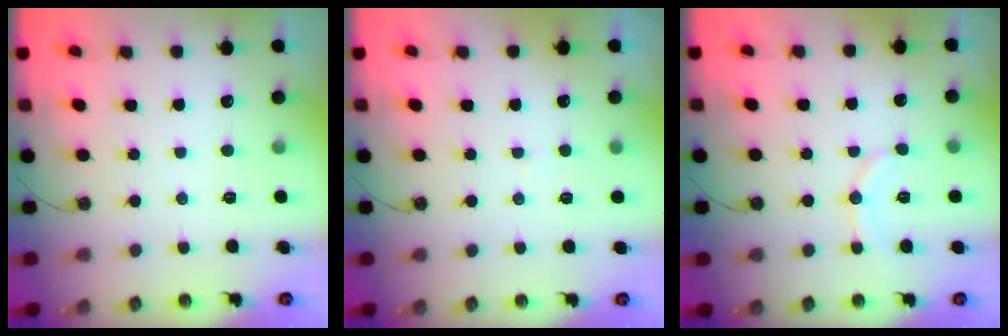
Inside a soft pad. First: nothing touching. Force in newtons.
{"total": 2.6, "press": 2.4, "slide": 0.9}
{"total": 7.6, "press": 7.4, "slide": 1.6}